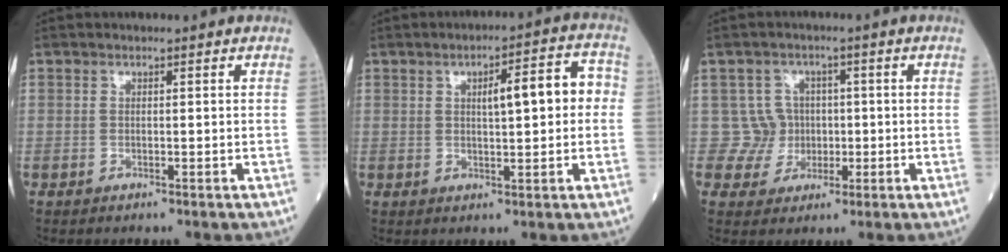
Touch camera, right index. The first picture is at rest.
{"total": 7.4, "force": [0.9, 1.7, 7.1], "torque": [-0.102, 0.028, 0.015]}
{"total": 4.8, "force": [0.1, 4.7, -0.5], "torque": [0.029, 0.013, 0.002]}